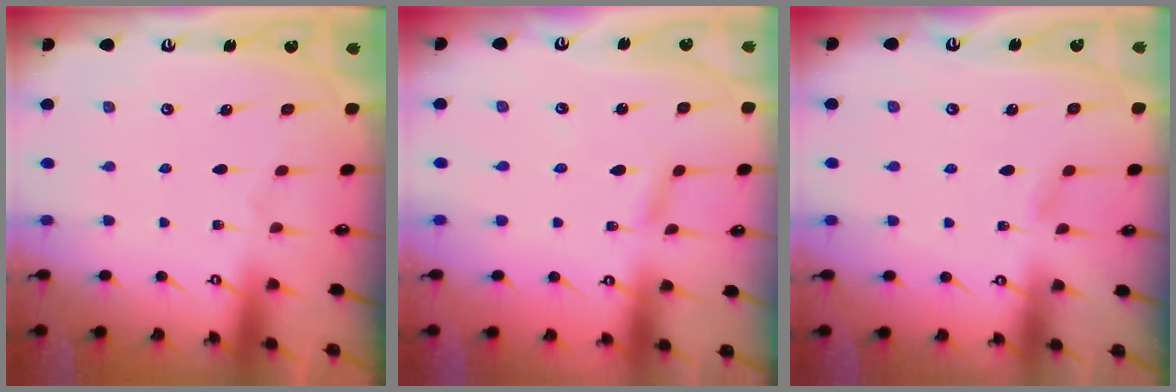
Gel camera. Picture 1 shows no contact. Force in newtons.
{"total": 2.5, "press": 2.5, "slide": 0.2}
{"total": 3.6, "press": 3.6, "slide": 0.3}